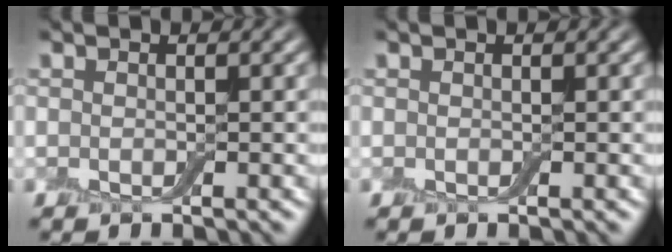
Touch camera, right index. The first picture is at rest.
{"total": 0.0}